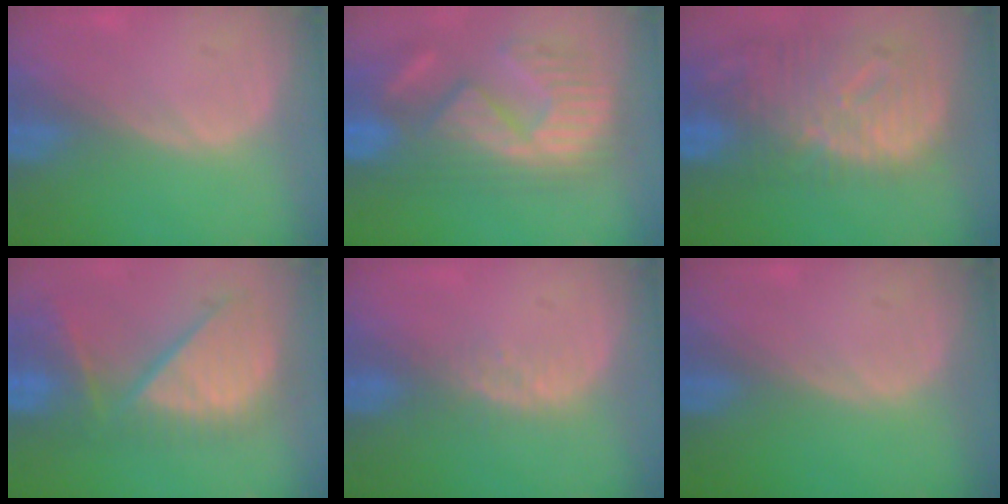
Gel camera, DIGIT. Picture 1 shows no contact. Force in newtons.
{"total": 11.3, "press": 10.9, "slide": 3.2}
{"total": 12.5, "press": 10.8, "slide": 6.3}
{"total": 11.5, "press": 10.4, "slide": 5.0}
{"total": 2.9, "press": 2.3, "slide": 1.8}
{"total": 0.0}